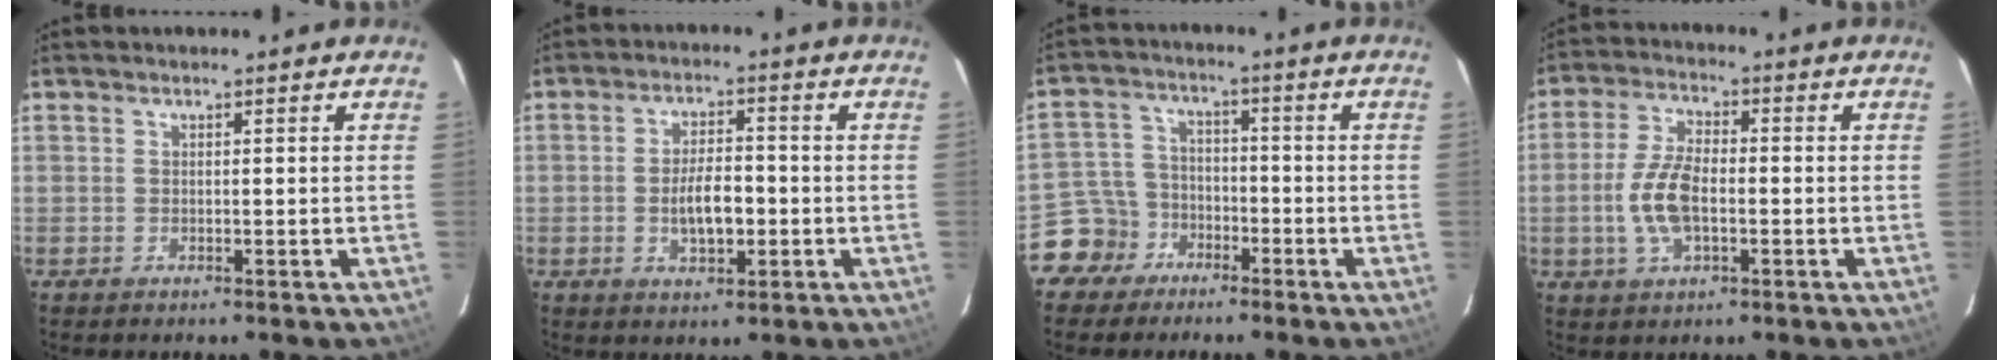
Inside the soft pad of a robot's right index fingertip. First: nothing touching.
{"total": 6.5, "force": [-1.4, 2.9, 5.7], "torque": [-0.109, 0.001, -0.018]}
{"total": 7.2, "force": [-4.6, 5.6, 0.3], "torque": [-0.024, 0.026, -0.092]}
{"total": 8.6, "force": [-1.7, 4.1, 7.4], "torque": [-0.157, 0.005, -0.032]}